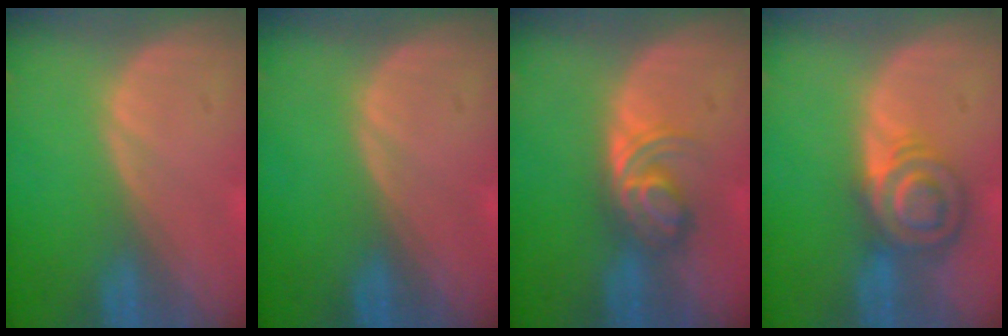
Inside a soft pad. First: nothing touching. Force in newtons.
{"total": 0.0}
{"total": 5.8, "press": 5.0, "slide": 2.9}
{"total": 6.3, "press": 6.1, "slide": 1.4}